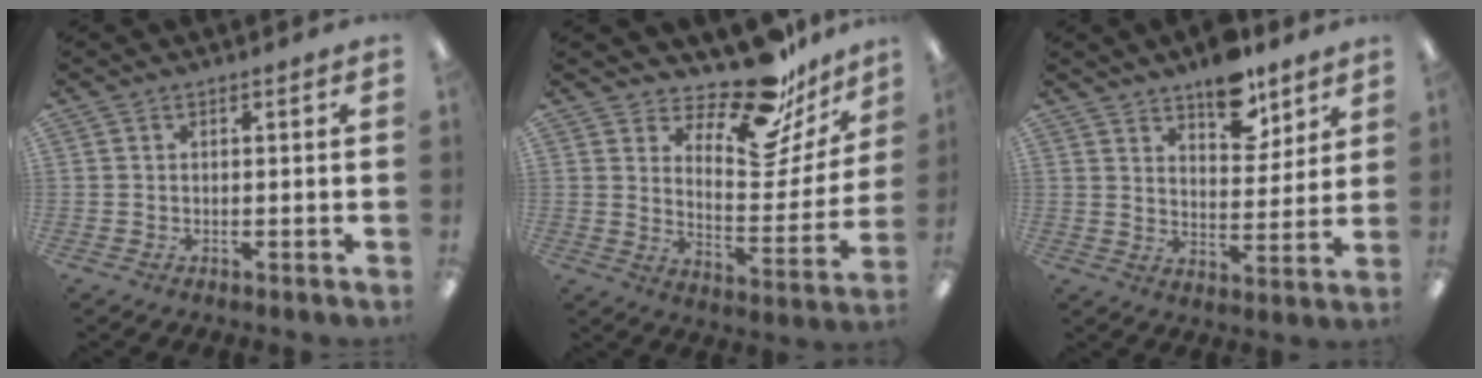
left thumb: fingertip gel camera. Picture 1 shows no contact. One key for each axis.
{"total": 18.5, "fx": 14.9, "fy": 6.8, "fz": 8.6, "tx": -0.112, "ty": -0.118, "tz": 0.251}
{"total": 10.6, "fx": 8.3, "fy": 4.8, "fz": 4.5, "tx": -0.042, "ty": -0.054, "tz": 0.144}